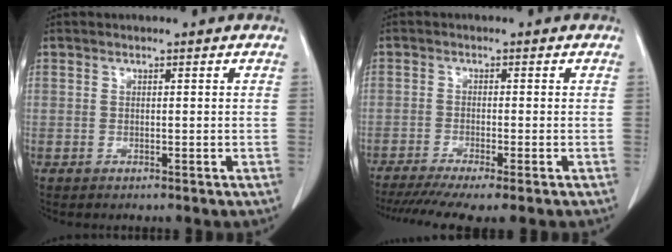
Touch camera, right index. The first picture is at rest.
{"total": 8.8, "force": [-6.9, 0.4, 5.4], "torque": [-0.081, -0.013, -0.110]}